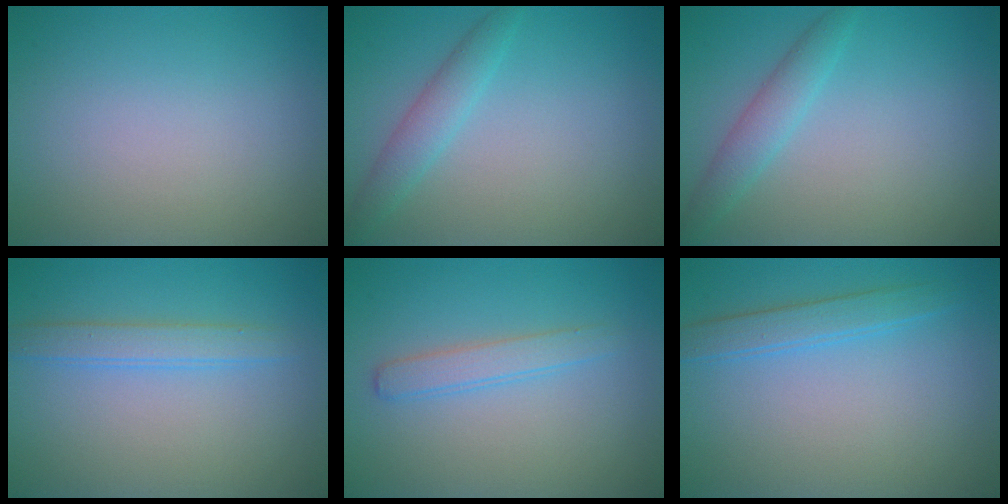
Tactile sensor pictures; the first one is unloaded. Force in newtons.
{"total": 2.3, "press": 2.3, "slide": 0.1}
{"total": 2.3, "press": 2.3, "slide": 0.1}
{"total": 2.2, "press": 2.2, "slide": 0.1}
{"total": 2.0, "press": 2.0, "slide": 0.0}
{"total": 2.3, "press": 2.3, "slide": 0.1}